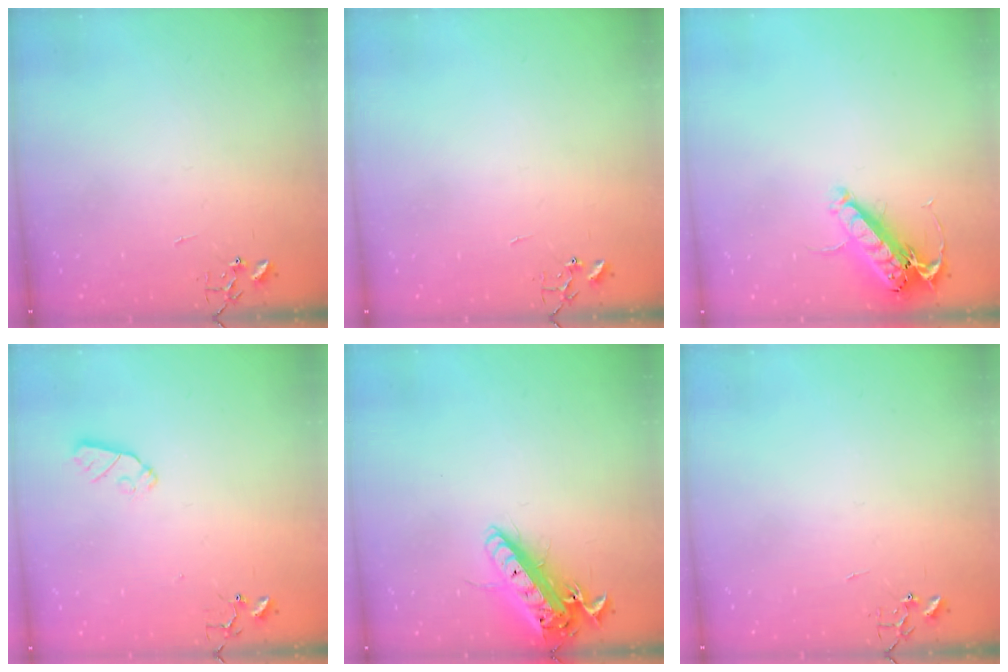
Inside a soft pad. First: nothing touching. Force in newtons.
{"total": 0.0}
{"total": 14.2, "press": 14.0, "slide": 2.5}
{"total": 6.6, "press": 6.6, "slide": 0.2}
{"total": 16.4, "press": 16.0, "slide": 3.4}
{"total": 0.0}